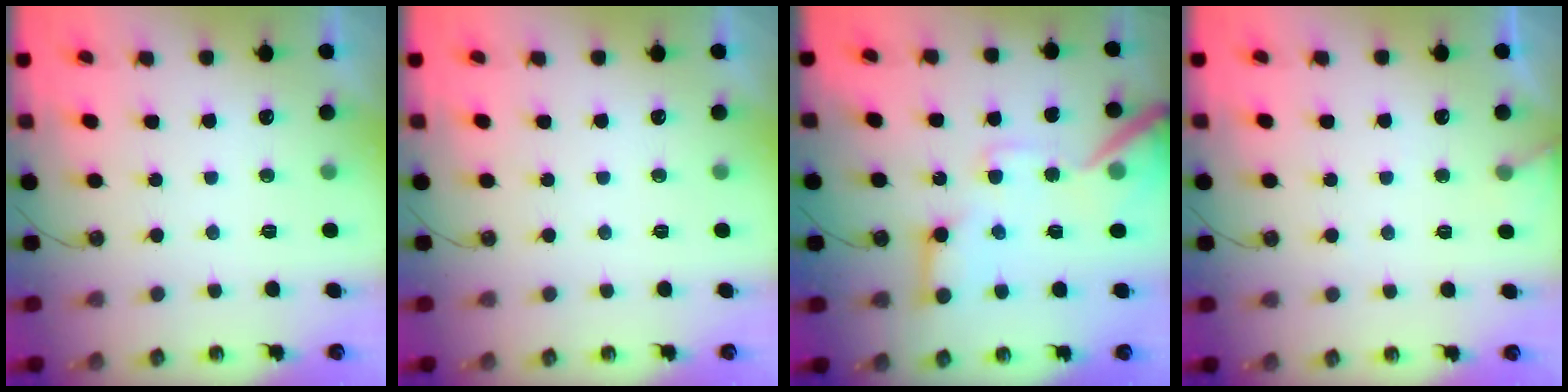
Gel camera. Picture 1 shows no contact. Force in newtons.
{"total": 0.0}
{"total": 15.0, "press": 14.8, "slide": 2.1}
{"total": 6.8, "press": 6.8, "slide": 0.4}